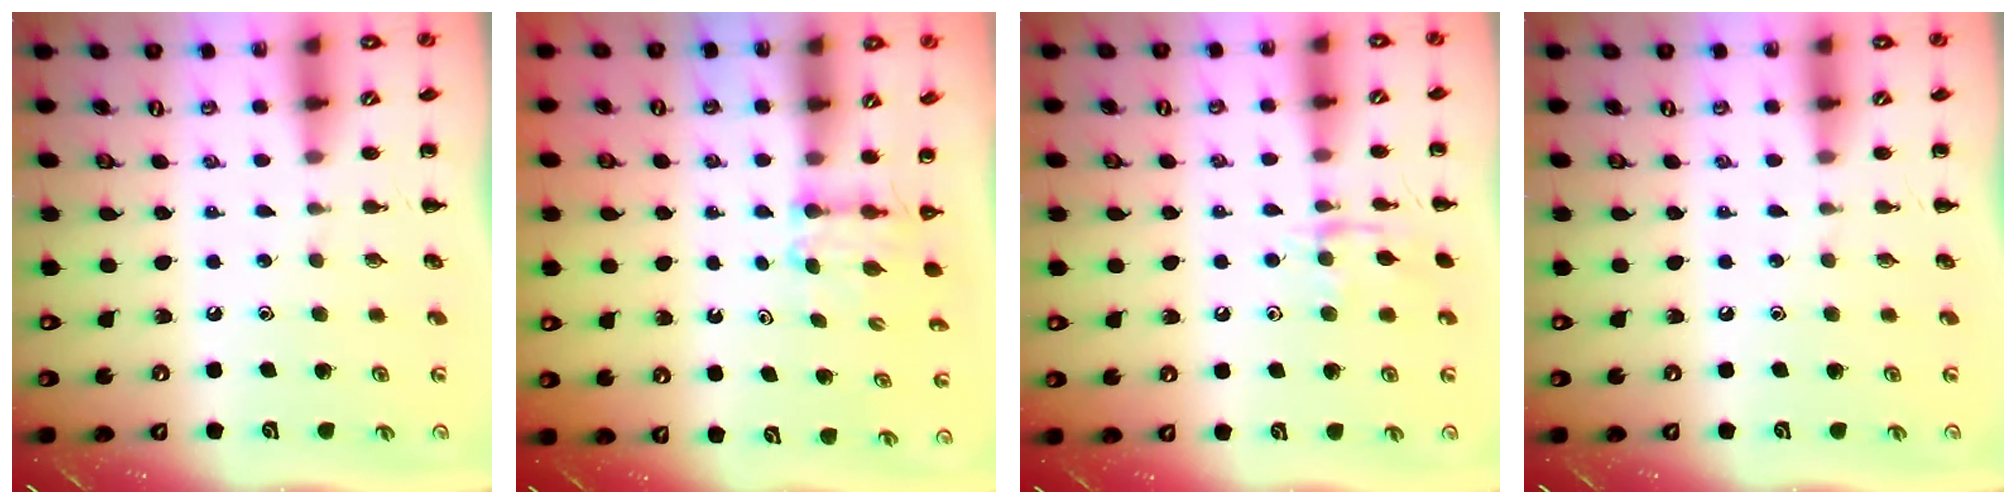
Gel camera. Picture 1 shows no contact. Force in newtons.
{"total": 2.7, "press": 2.5, "slide": 1.1}
{"total": 8.6, "press": 8.6, "slide": 0.5}
{"total": 0.0}